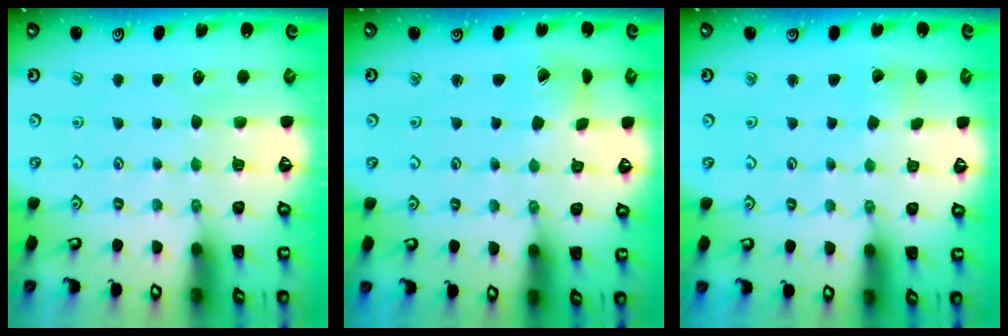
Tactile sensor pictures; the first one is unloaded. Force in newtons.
{"total": 1.1, "press": 1.1, "slide": 0.2}
{"total": 2.2, "press": 2.2, "slide": 0.2}